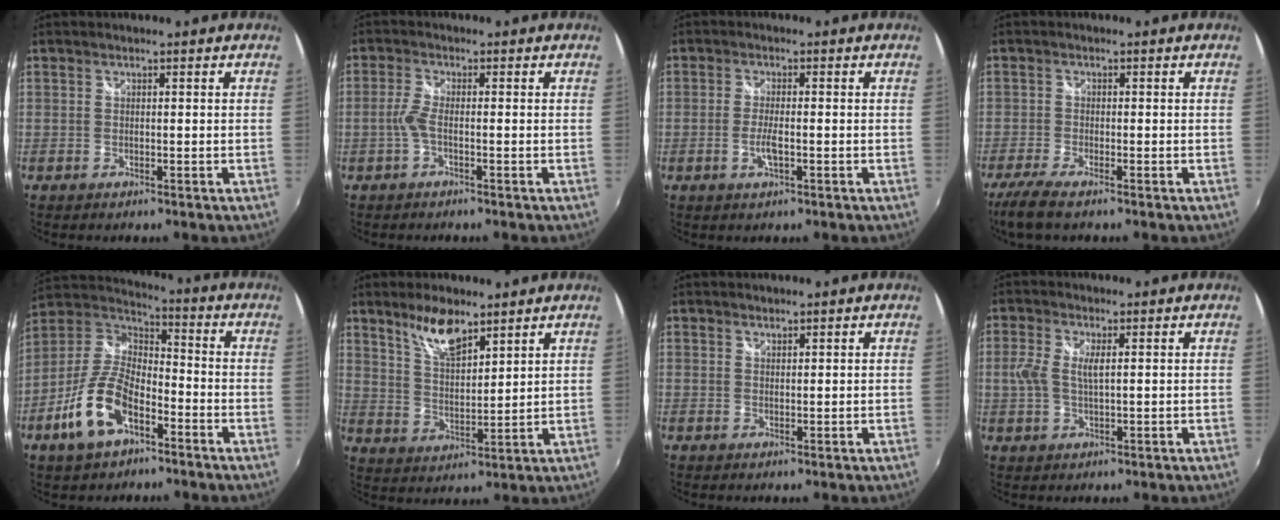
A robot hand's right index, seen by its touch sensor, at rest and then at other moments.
{"total": 2.6, "force": [-1.0, 0.3, 2.3], "torque": [-0.058, 0.002, -0.022]}
{"total": 3.4, "force": [-1.1, 0.8, 3.1], "torque": [-0.067, -0.004, -0.022]}
{"total": 5.1, "force": [-3.9, 0.9, 3.2], "torque": [-0.085, -0.019, -0.079]}
{"total": 14.1, "force": [-6.6, 7.0, 10.3], "torque": [-0.216, 0.002, -0.122]}
{"total": 8.2, "force": [6.1, 2.7, 4.9], "torque": [-0.087, 0.003, 0.119]}
{"total": 0.8, "force": [0.8, 0.3, 0.1], "torque": [0.000, 0.001, 0.014]}
{"total": 4.6, "force": [0.7, 1.7, 4.2], "torque": [-0.092, 0.002, 0.011]}